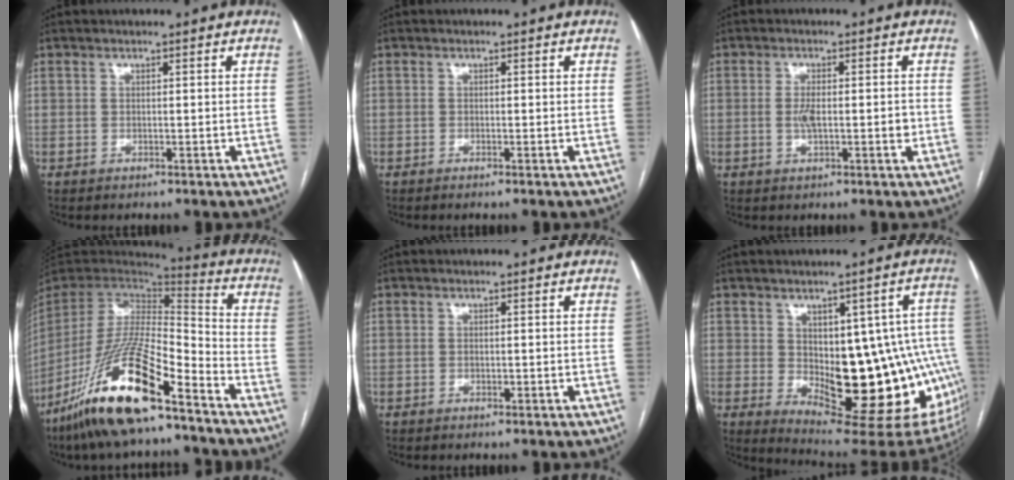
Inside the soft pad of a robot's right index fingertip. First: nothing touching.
{"total": 0.5, "force": [-0.3, -0.1, 0.4], "torque": [-0.008, 0.001, -0.006]}
{"total": 4.1, "force": [-0.3, 1.3, 3.8], "torque": [-0.076, -0.001, -0.006]}
{"total": 20.6, "force": [-13.5, 3.3, 15.2], "torque": [-0.323, -0.043, -0.255]}
{"total": 0.6, "force": [-0.1, 0.3, 0.5], "torque": [-0.010, -0.001, -0.002]}
{"total": 20.7, "force": [-2.2, 8.6, 18.7], "torque": [-0.165, 0.015, -0.002]}